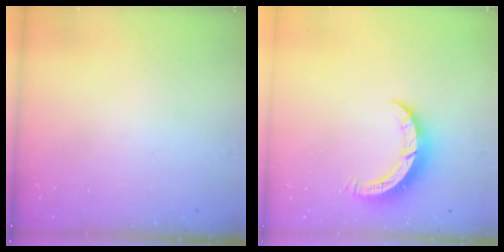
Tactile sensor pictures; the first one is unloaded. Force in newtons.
{"total": 8.2, "press": 8.2, "slide": 0.2}